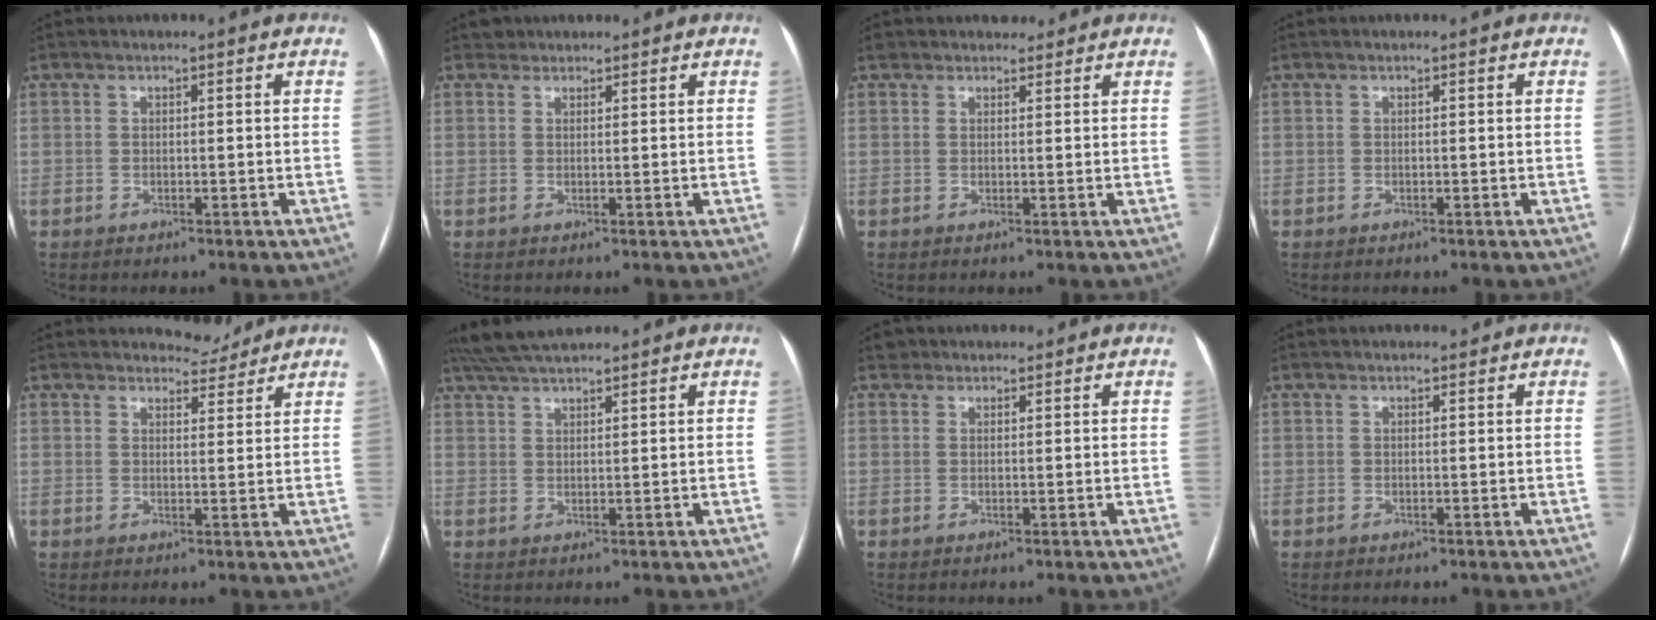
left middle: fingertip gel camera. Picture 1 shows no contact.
{"total": 1.2, "force": [1.0, 0.5, -0.4], "torque": [0.005, 0.008, 0.013]}
{"total": 2.0, "force": [1.8, 1.0, 0.0], "torque": [0.001, 0.008, 0.024]}
{"total": 0.0}
{"total": 3.7, "force": [3.5, 0.9, -0.2], "torque": [0.001, -0.005, 0.045]}
{"total": 6.5, "force": [5.9, 0.5, 2.6], "torque": [-0.051, 0.036, 0.110]}
{"total": 1.5, "force": [1.2, 0.9, -0.3], "torque": [0.009, 0.012, 0.014]}
{"total": 2.4, "force": [2.2, 0.6, 0.9], "torque": [-0.008, 0.024, 0.030]}